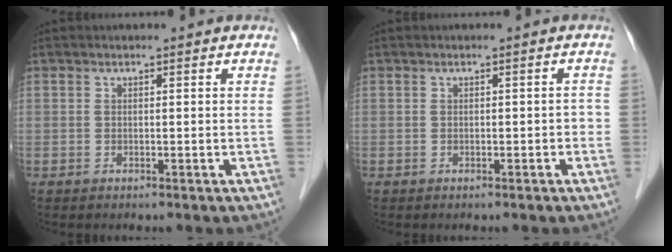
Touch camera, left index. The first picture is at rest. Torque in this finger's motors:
{"motor_torque": [-0.01, -0.09, 0.00, -0.01]}